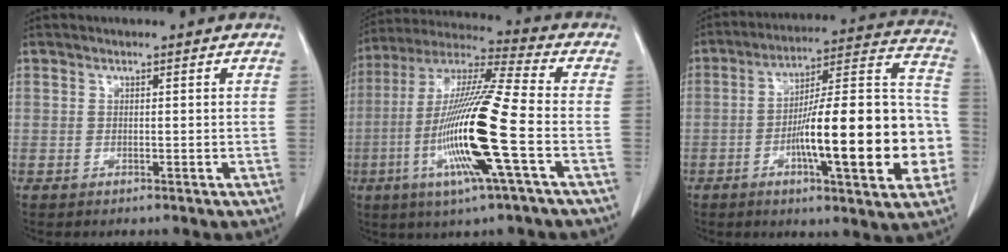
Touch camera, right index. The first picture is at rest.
{"total": 18.0, "force": [-4.6, -0.2, 17.4], "torque": [-0.353, -0.013, -0.097]}
{"total": 22.7, "force": [-5.4, 3.7, 21.7], "torque": [-0.276, 0.024, -0.075]}